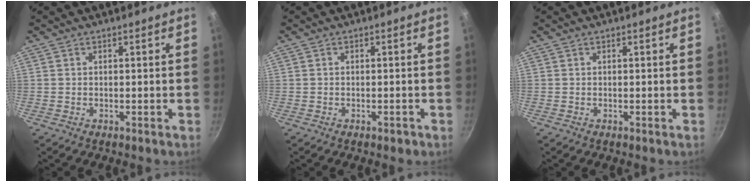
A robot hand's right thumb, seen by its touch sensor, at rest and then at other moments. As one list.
[{"total": 1.3, "force": [-0.7, 0.8, 0.8], "torque": [-0.009, 0.009, -0.005]}, {"total": 0.0}]